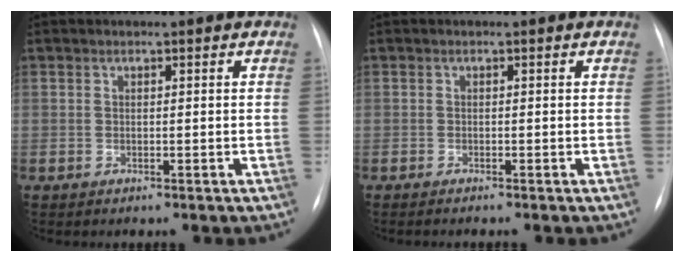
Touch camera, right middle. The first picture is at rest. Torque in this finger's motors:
{"motor_torque": [0.47, -0.43, -0.01, 0.01]}